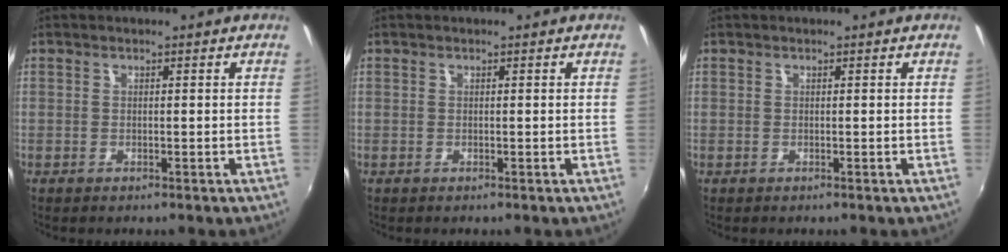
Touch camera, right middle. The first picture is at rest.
{"total": 0.0}
{"total": 0.0}